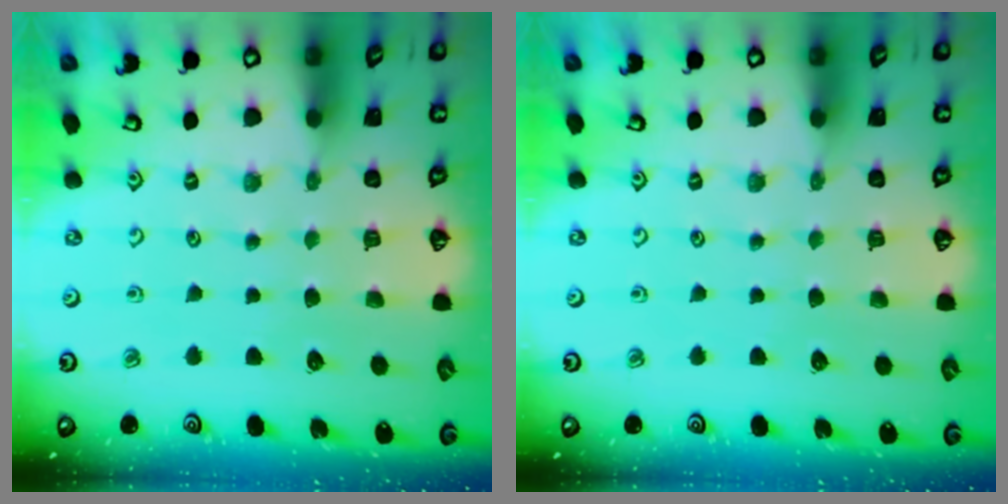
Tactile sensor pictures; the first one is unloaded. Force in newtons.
{"total": 0.0}